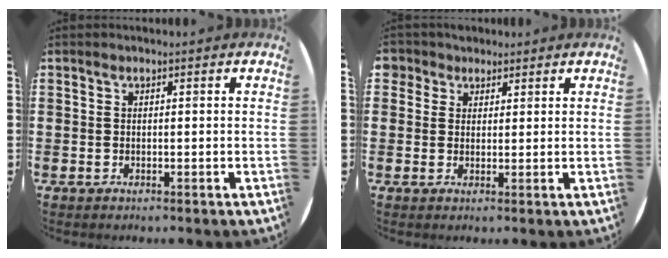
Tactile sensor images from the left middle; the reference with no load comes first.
{"total": 2.7, "force": [2.1, 1.8, -0.1], "torque": [0.001, 0.006, 0.039]}